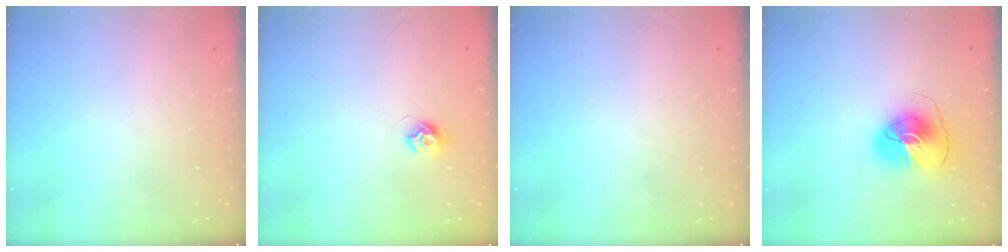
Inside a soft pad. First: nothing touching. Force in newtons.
{"total": 7.6, "press": 7.5, "slide": 0.5}
{"total": 0.0}
{"total": 10.5, "press": 10.5, "slide": 1.3}